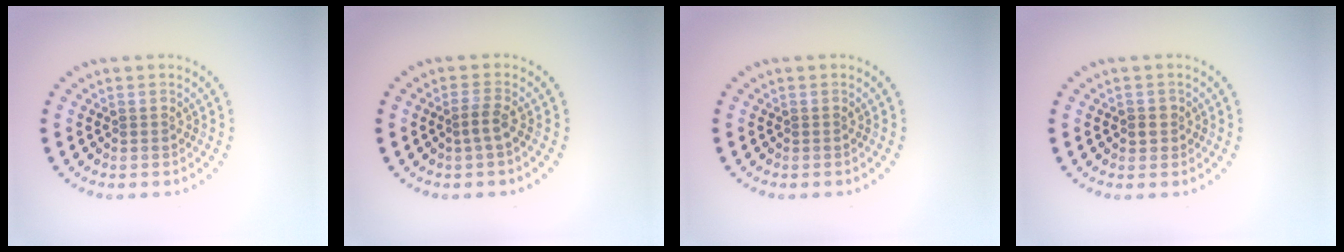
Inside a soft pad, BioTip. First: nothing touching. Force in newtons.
{"total": 1.4, "press": 1.1, "slide": 0.9}
{"total": 0.0}
{"total": 1.3, "press": 1.1, "slide": 0.6}